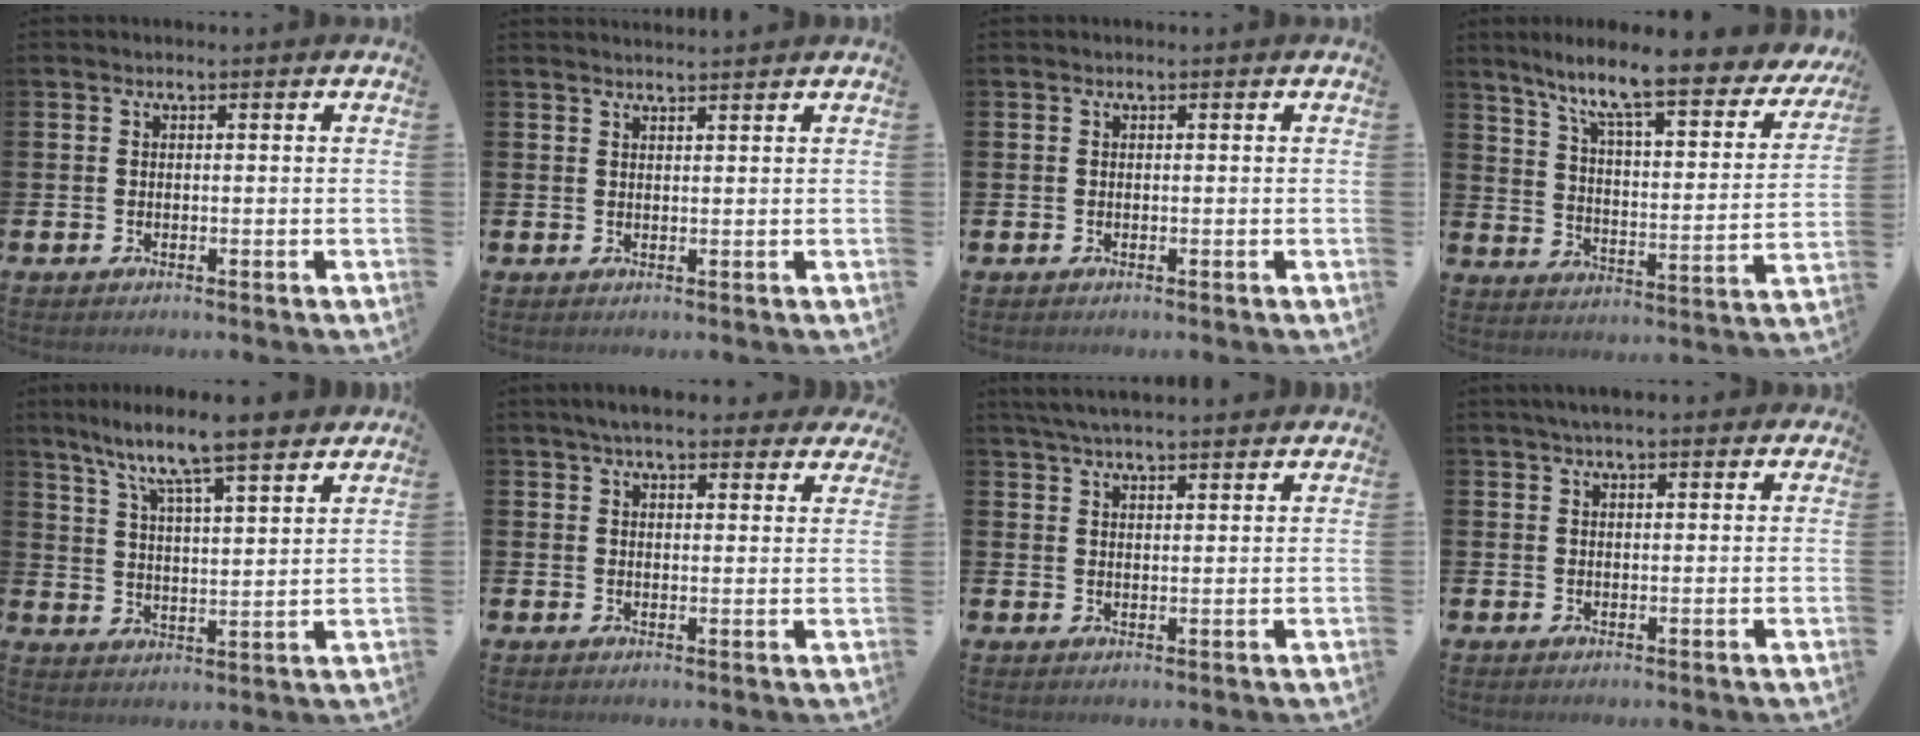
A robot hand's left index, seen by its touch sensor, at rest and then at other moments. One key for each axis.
{"total": 1.6, "fx": 1.5, "fy": -0.1, "fz": 0.1, "tx": 0.005, "ty": -0.010, "tz": 0.027}
{"total": 0.0}
{"total": 10.0, "fx": 8.3, "fy": 1.3, "fz": 5.5, "tx": -0.125, "ty": -0.064, "tz": 0.132}
{"total": 9.0, "fx": 8.3, "fy": 0.2, "fz": 3.7, "tx": -0.096, "ty": -0.053, "tz": 0.141}
{"total": 5.4, "fx": 4.8, "fy": 1.3, "fz": 2.1, "tx": -0.039, "ty": -0.015, "tz": 0.086}
{"total": 4.5, "fx": 4.3, "fy": 0.3, "fz": 1.2, "tx": -0.039, "ty": -0.011, "tz": 0.081}
{"total": 3.1, "fx": 2.6, "fy": 0.8, "fz": 1.5, "tx": -0.023, "ty": -0.004, "tz": 0.044}